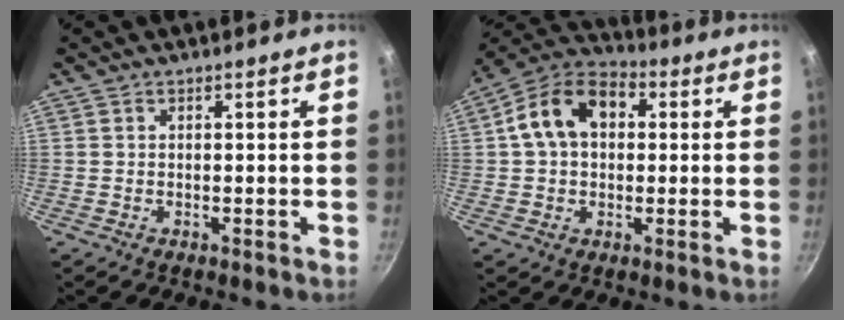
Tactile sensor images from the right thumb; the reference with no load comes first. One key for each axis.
{"total": 13.1, "fx": 2.3, "fy": 9.4, "fz": 8.8, "tx": -0.124, "ty": 0.031, "tz": 0.019}